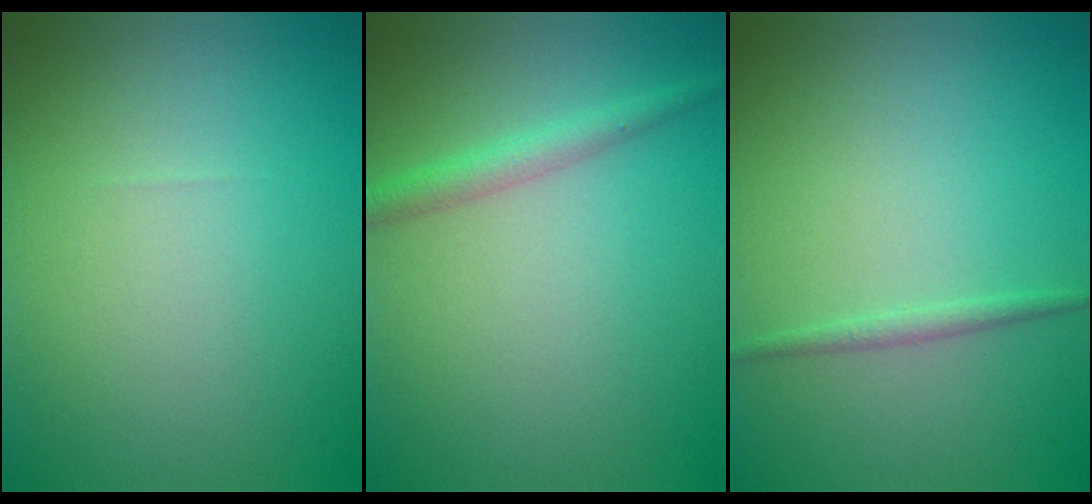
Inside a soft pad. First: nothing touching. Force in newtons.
{"total": 2.0, "press": 2.0, "slide": 0.0}
{"total": 1.0, "press": 1.0, "slide": 0.0}